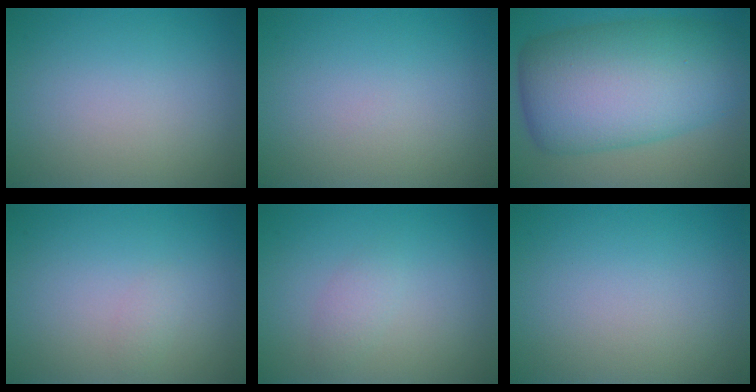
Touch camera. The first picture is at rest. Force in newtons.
{"total": 0.0}
{"total": 12.7, "press": 12.7, "slide": 0.2}
{"total": 0.7, "press": 0.7, "slide": 0.1}
{"total": 1.2, "press": 1.2, "slide": 0.1}
{"total": 0.0}